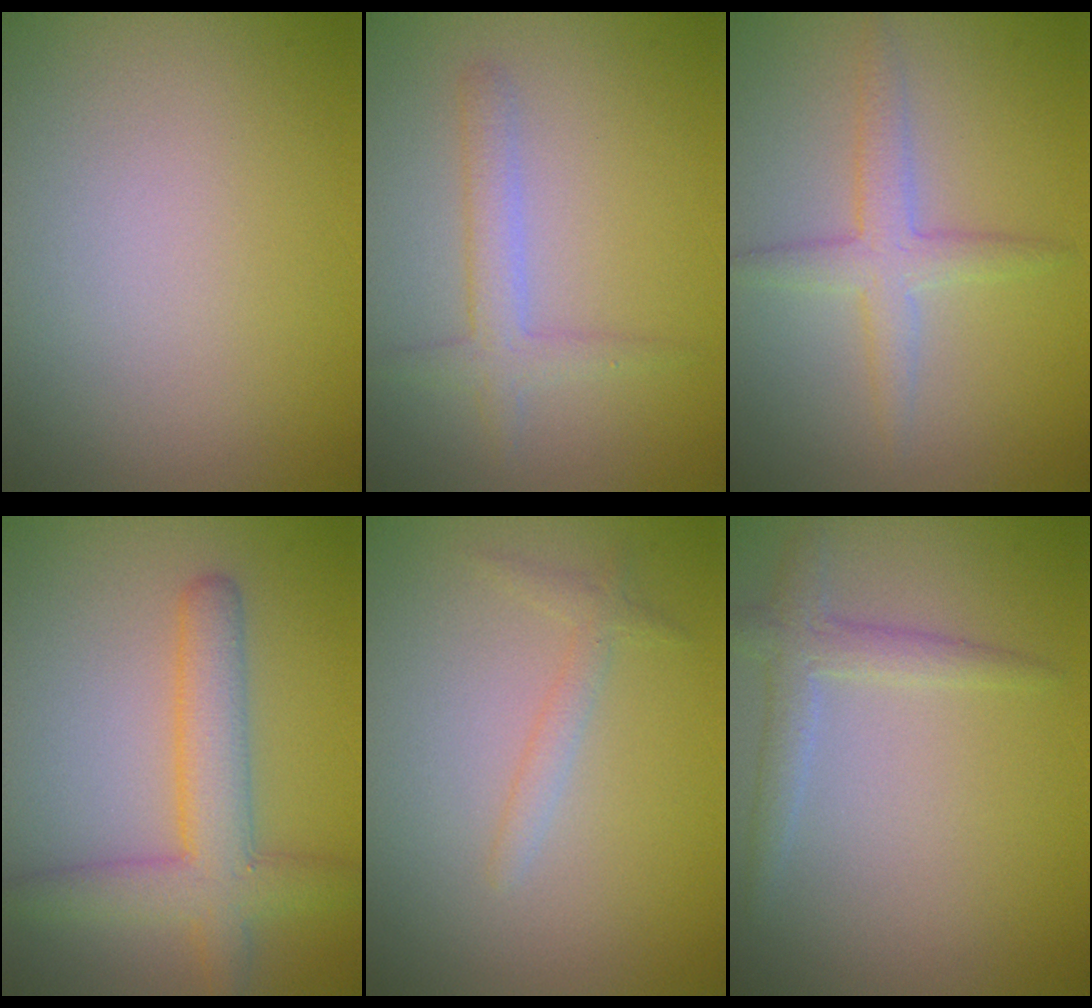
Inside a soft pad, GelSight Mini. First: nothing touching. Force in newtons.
{"total": 2.4, "press": 2.4, "slide": 0.0}
{"total": 2.8, "press": 2.8, "slide": 0.0}
{"total": 4.9, "press": 4.9, "slide": 0.3}
{"total": 1.3, "press": 1.3, "slide": 0.0}
{"total": 2.3, "press": 2.3, "slide": 0.1}